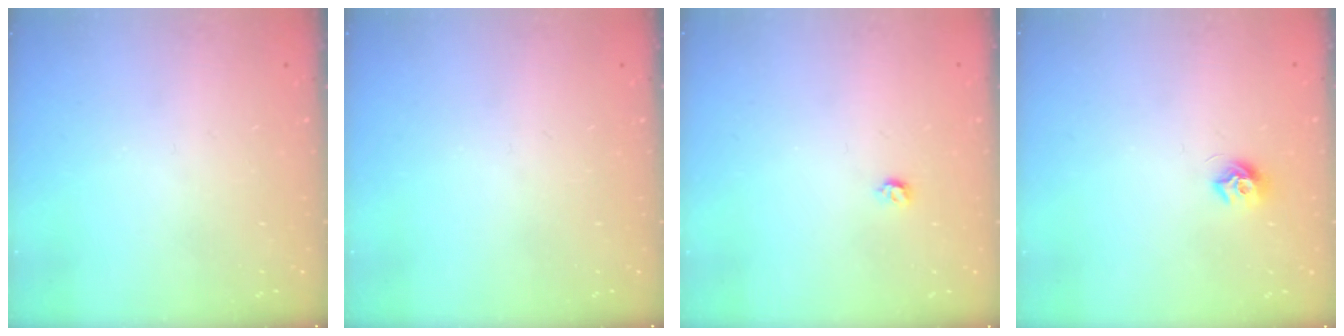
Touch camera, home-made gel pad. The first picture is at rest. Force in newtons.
{"total": 0.0}
{"total": 3.5, "press": 3.5, "slide": 0.5}
{"total": 6.7, "press": 6.6, "slide": 0.6}